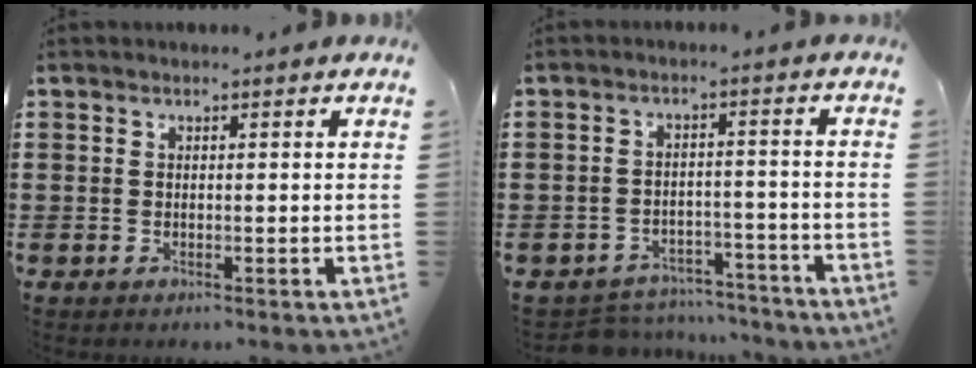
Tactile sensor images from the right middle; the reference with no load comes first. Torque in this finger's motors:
{"motor_torque": [0.17, -0.17, 0.00, 0.00]}